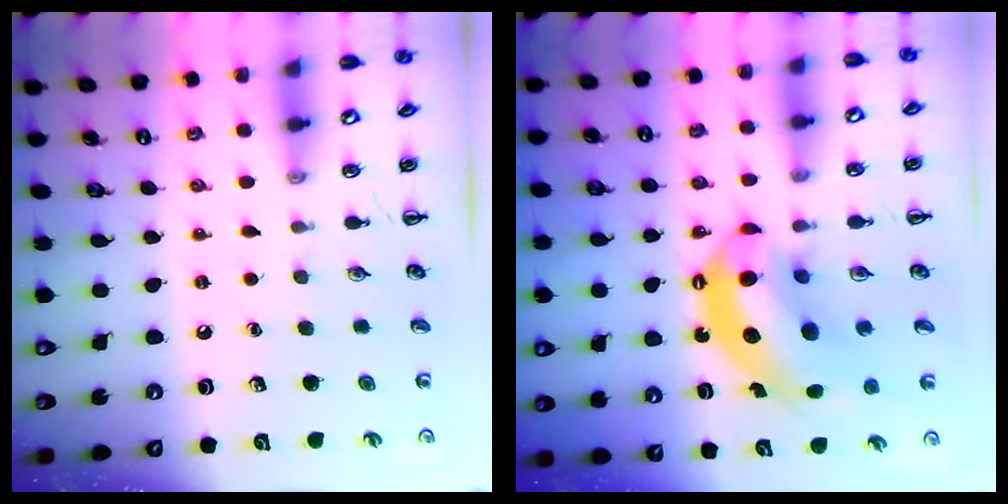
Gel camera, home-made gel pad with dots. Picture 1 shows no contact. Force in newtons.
{"total": 13.3, "press": 12.7, "slide": 3.7}